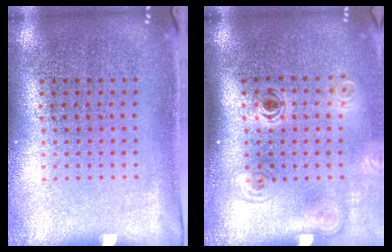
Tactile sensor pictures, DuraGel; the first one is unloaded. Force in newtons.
{"total": 2.0, "press": 1.3, "slide": 1.5}